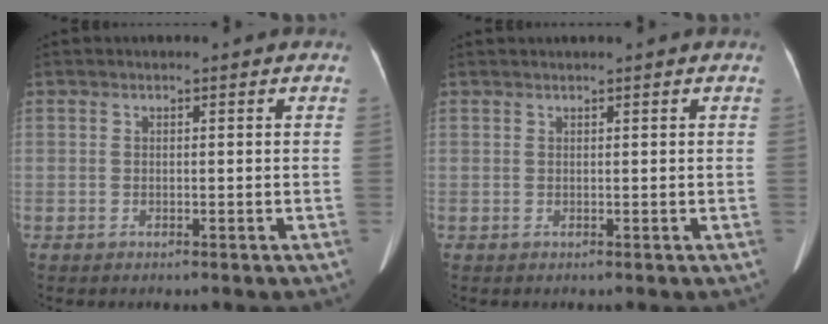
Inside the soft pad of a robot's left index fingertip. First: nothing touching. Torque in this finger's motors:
{"motor_torque": [-0.31, 0.20, -0.64, 0.01]}